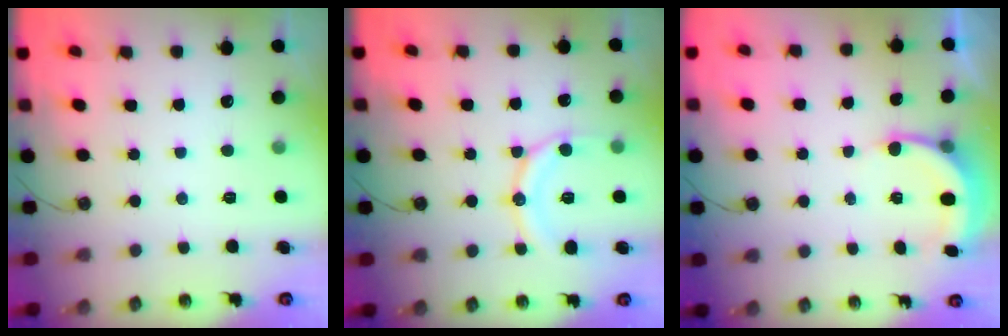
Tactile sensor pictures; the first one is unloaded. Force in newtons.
{"total": 13.1, "press": 13.0, "slide": 1.5}
{"total": 5.5, "press": 5.4, "slide": 0.9}